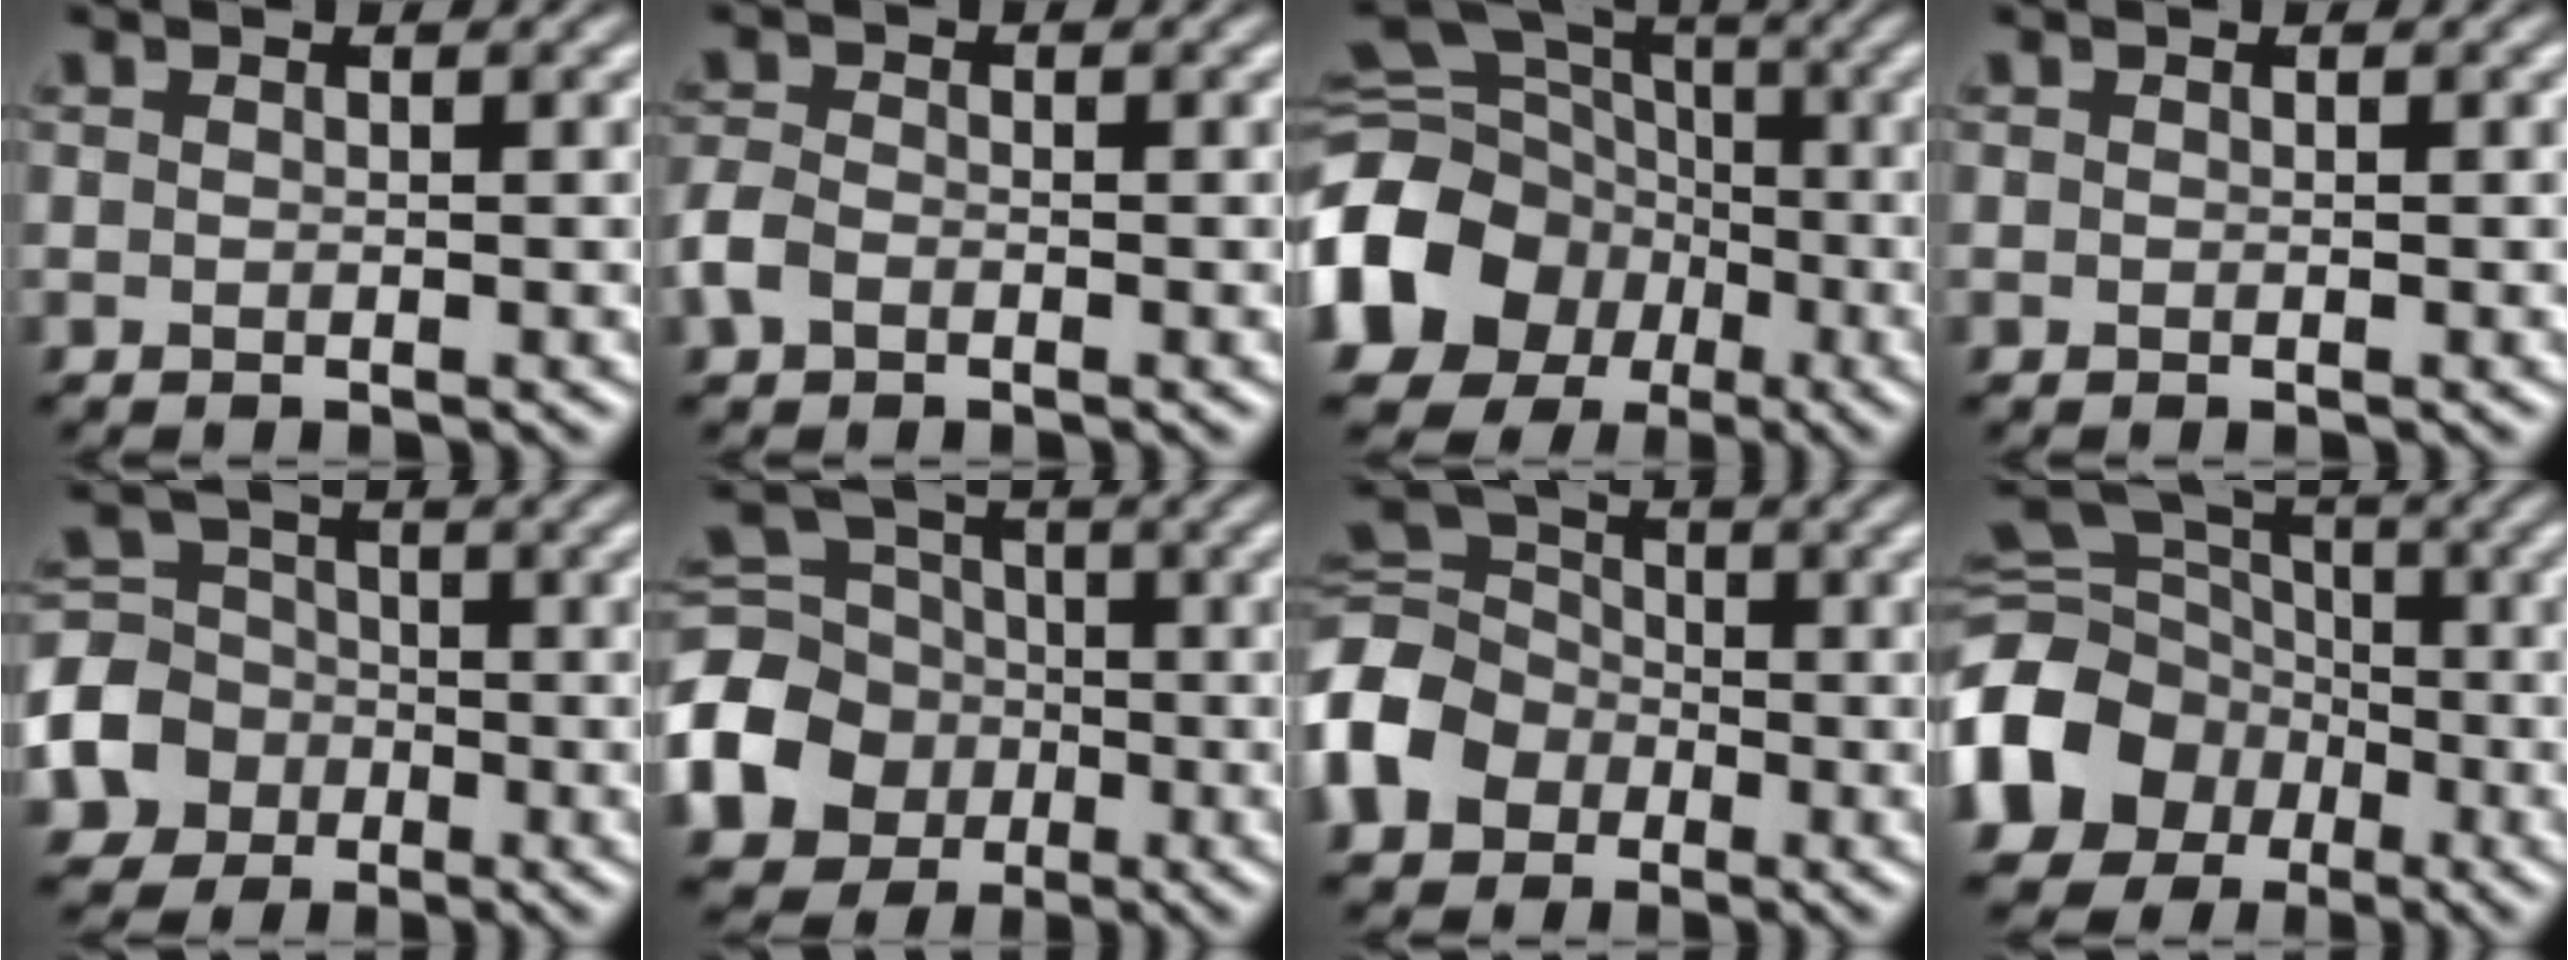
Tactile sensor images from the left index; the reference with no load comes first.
{"total": 2.0, "force": [-1.0, 1.4, 1.1], "torque": [-0.024, 0.006, -0.030]}
{"total": 13.4, "force": [-4.1, 11.3, 5.9], "torque": [-0.129, -0.013, -0.090]}
{"total": 0.0}
{"total": 5.8, "force": [-2.0, 5.2, 1.7], "torque": [-0.038, 0.003, -0.061]}
{"total": 8.9, "force": [-2.8, 7.5, 4.0], "torque": [-0.110, -0.005, -0.068]}
{"total": 7.4, "force": [-2.1, 6.1, 3.6], "torque": [-0.091, 0.012, -0.066]}
{"total": 12.4, "force": [-4.7, 10.4, 5.0], "torque": [-0.119, -0.018, -0.105]}